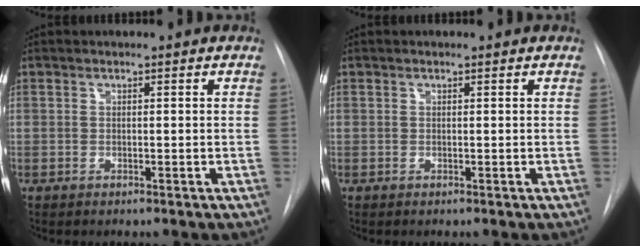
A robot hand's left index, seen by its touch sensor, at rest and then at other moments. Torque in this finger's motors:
{"motor_torque": [0.25, -0.15, -0.02, -0.01]}